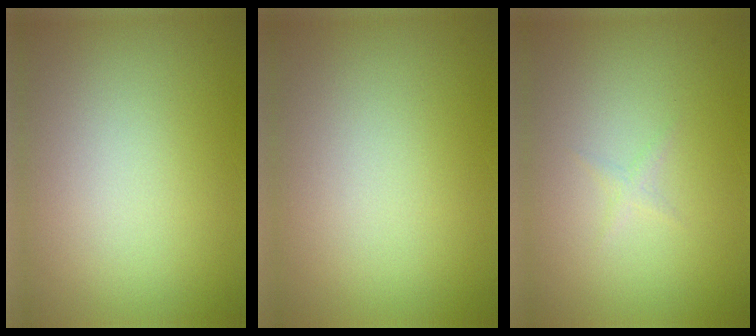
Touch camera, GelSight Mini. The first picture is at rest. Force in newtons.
{"total": 0.0}
{"total": 0.6, "press": 0.6, "slide": 0.0}